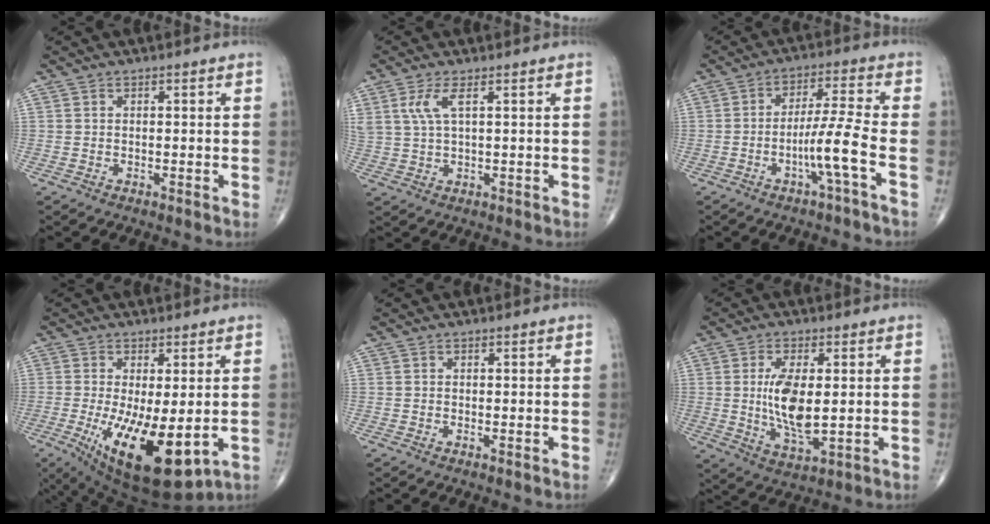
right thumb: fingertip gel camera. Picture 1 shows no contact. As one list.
[{"total": 4.4, "force": [1.8, 1.2, 3.8], "torque": [-0.096, -0.003, 0.045]}, {"total": 7.6, "force": [-3.1, -0.8, 6.9], "torque": [-0.140, 0.023, -0.057]}, {"total": 16.0, "force": [-3.6, 5.9, 14.4], "torque": [-0.252, -0.031, -0.036]}, {"total": 0.0}, {"total": 10.6, "force": [0.7, 4.5, 9.5], "torque": [-0.175, -0.022, 0.018]}]